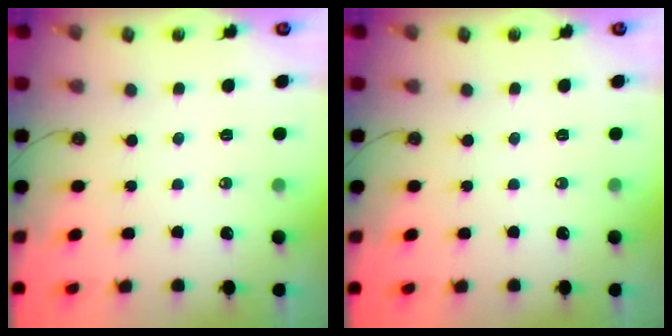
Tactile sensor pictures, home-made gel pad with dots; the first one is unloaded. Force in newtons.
{"total": 0.0}